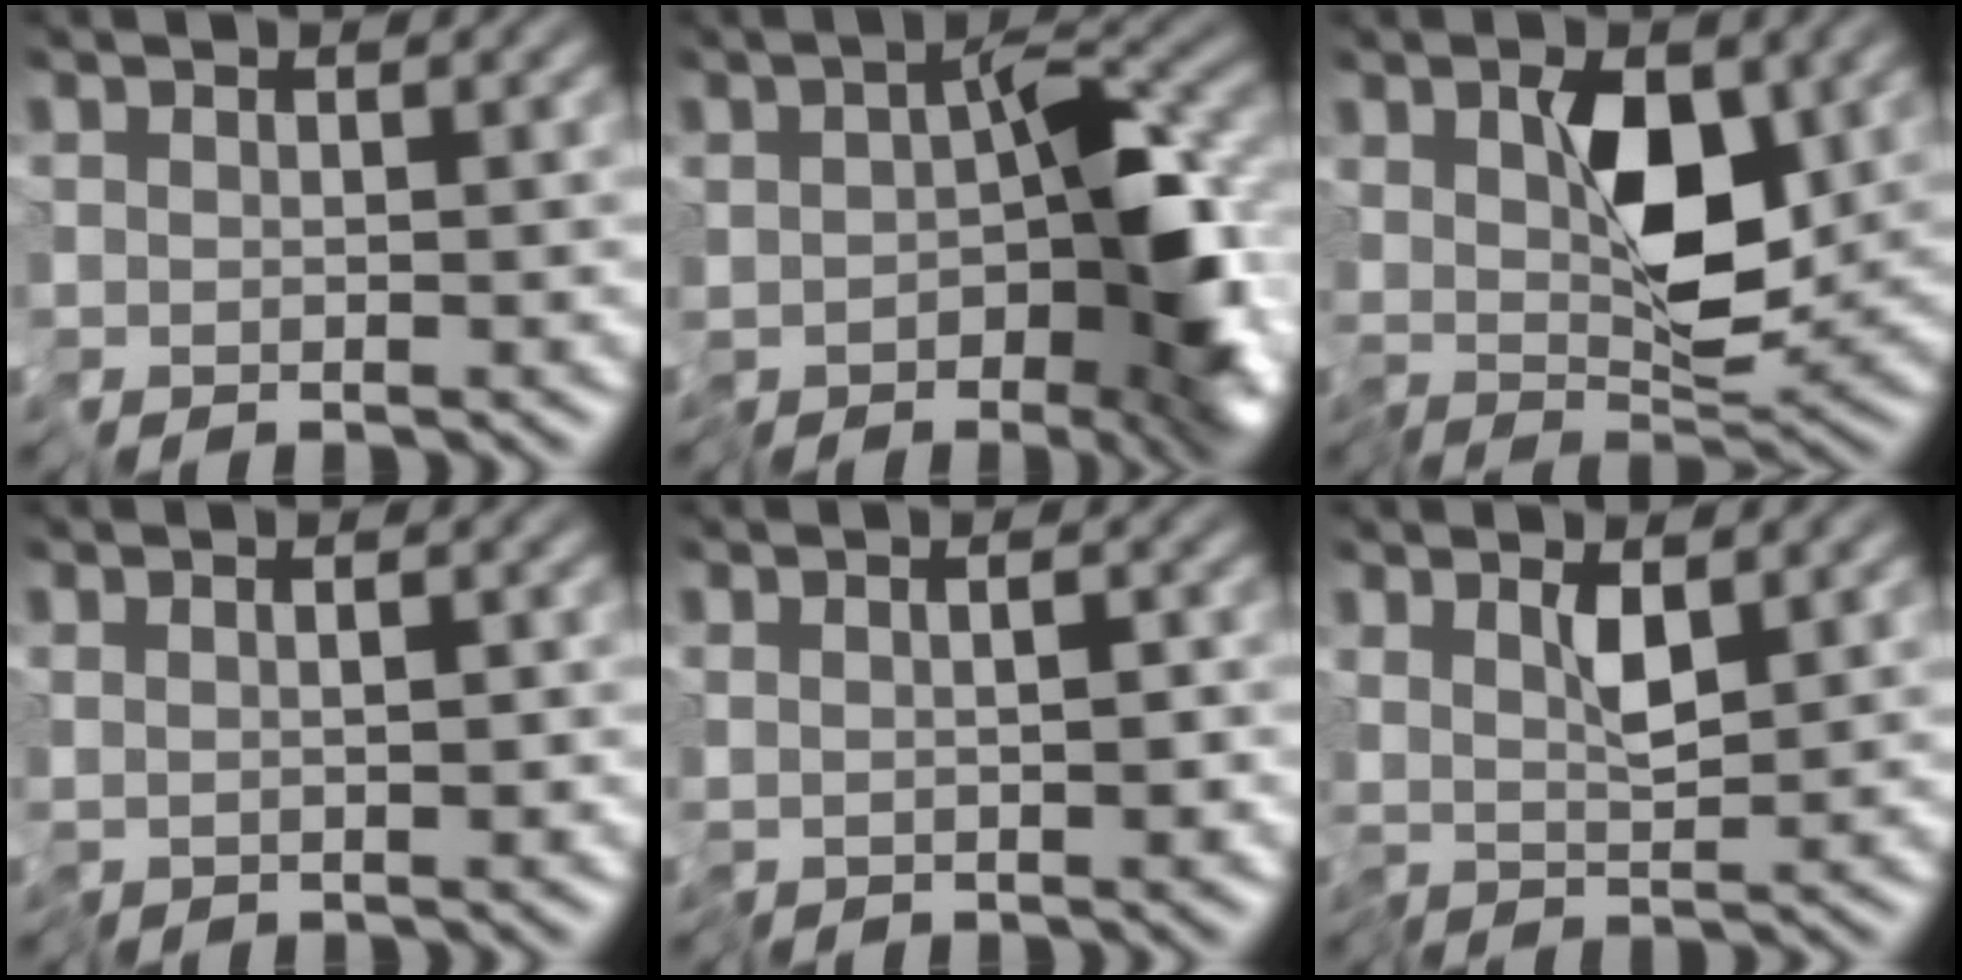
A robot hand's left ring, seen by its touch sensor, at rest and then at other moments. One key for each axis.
{"total": 9.8, "fx": -2.4, "fy": 4.5, "fz": 8.3, "tx": -0.128, "ty": -0.009, "tz": -0.044}
{"total": 5.7, "fx": 0.8, "fy": 2.6, "fz": 5.0, "tx": -0.081, "ty": -0.021, "tz": 0.019}
{"total": 0.6, "fx": -0.1, "fy": 0.0, "fz": 0.6, "tx": -0.007, "ty": -0.002, "tz": 0.000}
{"total": 1.4, "fx": -0.4, "fy": 0.4, "fz": 1.2, "tx": -0.018, "ty": -0.003, "tz": -0.006}
{"total": 2.0, "fx": 0.7, "fy": -0.1, "fz": 1.9, "tx": -0.036, "ty": -0.006, "tz": 0.016}